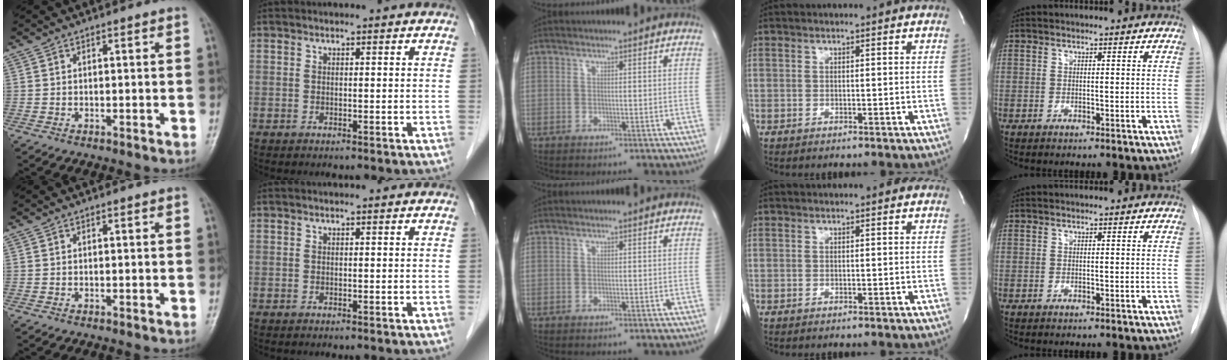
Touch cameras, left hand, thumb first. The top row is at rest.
{}